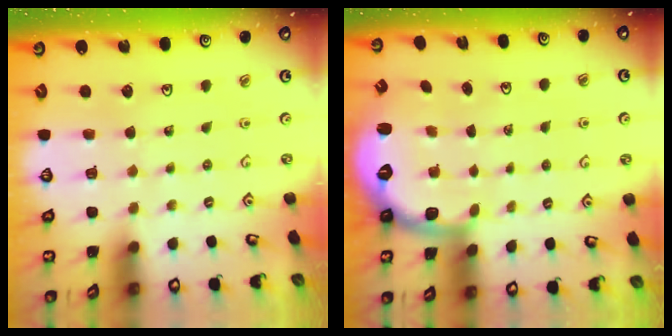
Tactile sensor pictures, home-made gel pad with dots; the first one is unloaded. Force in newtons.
{"total": 2.7, "press": 1.6, "slide": 2.1}